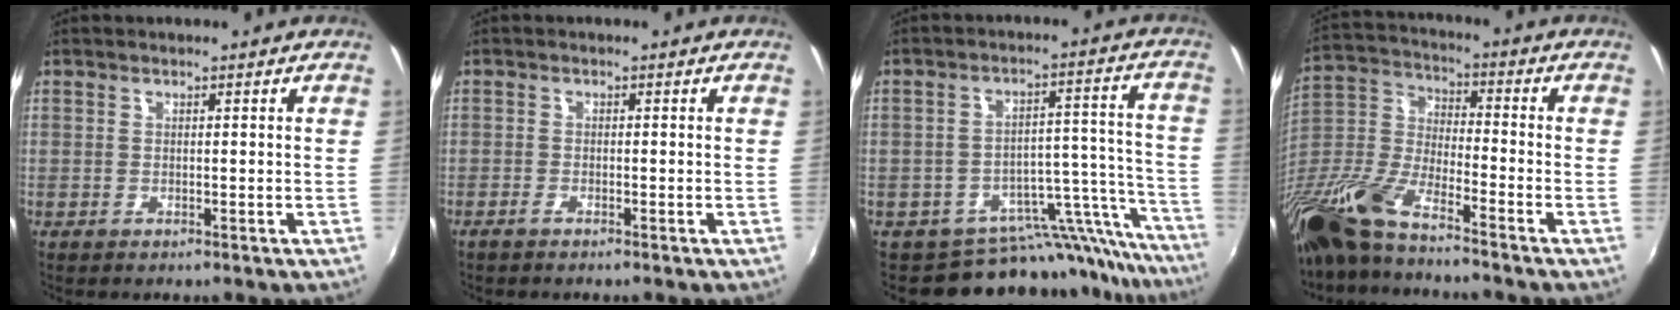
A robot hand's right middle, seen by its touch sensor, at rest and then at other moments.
{"total": 1.1, "force": [-0.9, 0.1, 0.5], "torque": [-0.016, -0.002, -0.021]}
{"total": 16.9, "force": [-15.9, 5.1, 2.3], "torque": [-0.010, 0.049, -0.221]}
{"total": 15.6, "force": [-11.8, 3.2, 9.7], "torque": [-0.216, -0.020, -0.245]}